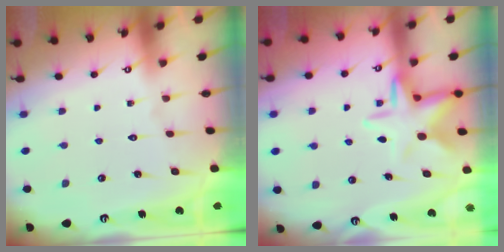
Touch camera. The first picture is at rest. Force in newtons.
{"total": 8.7, "press": 8.5, "slide": 1.7}